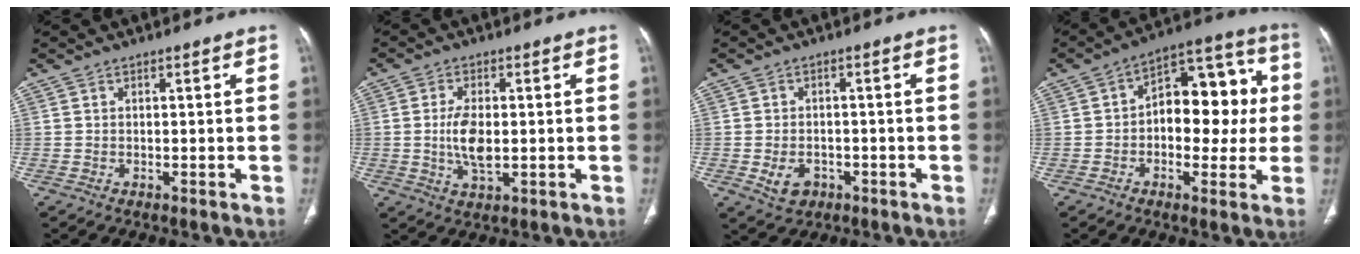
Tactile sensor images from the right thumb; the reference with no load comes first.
{"total": 6.6, "force": [-0.2, 3.2, 5.8], "torque": [-0.115, -0.005, -0.002]}
{"total": 4.6, "force": [-1.8, 3.4, 2.5], "torque": [-0.037, 0.009, -0.019]}
{"total": 16.2, "force": [0.6, 9.8, 13.0], "torque": [-0.128, 0.044, 0.003]}